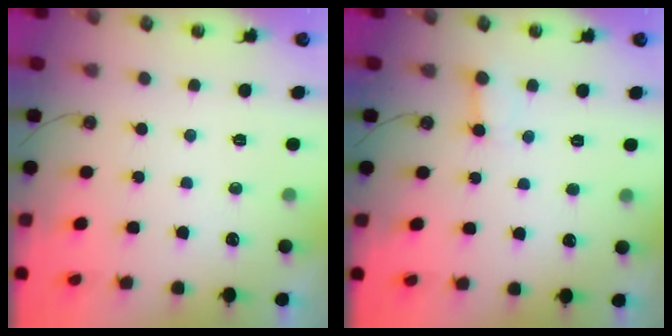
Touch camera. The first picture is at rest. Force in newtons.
{"total": 3.0, "press": 2.9, "slide": 0.3}